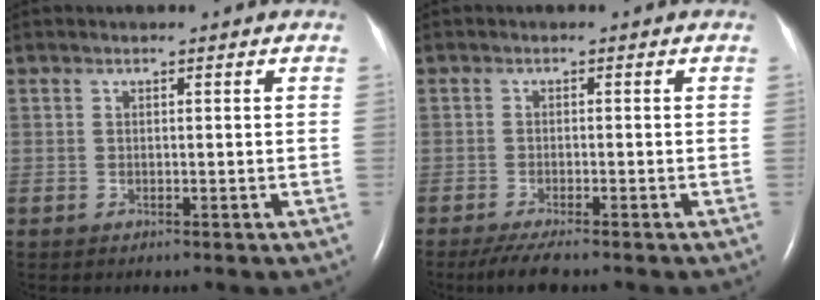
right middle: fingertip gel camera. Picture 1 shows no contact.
{"total": 4.3, "force": [-3.4, 0.4, 2.7], "torque": [-0.050, -0.011, -0.057]}